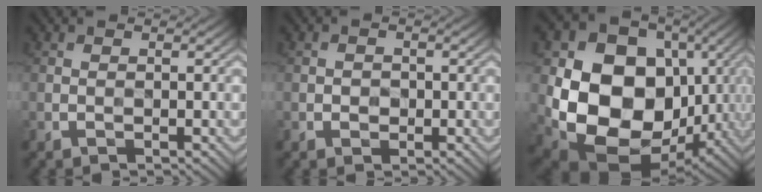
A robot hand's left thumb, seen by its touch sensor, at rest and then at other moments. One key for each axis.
{"total": 1.3, "fx": -0.7, "fy": 1.0, "fz": 0.1, "tx": 0.001, "ty": 0.000, "tz": -0.014}
{"total": 16.2, "fx": -0.5, "fy": 13.0, "fz": 9.7, "tx": -0.200, "ty": -0.038, "tz": -0.001}